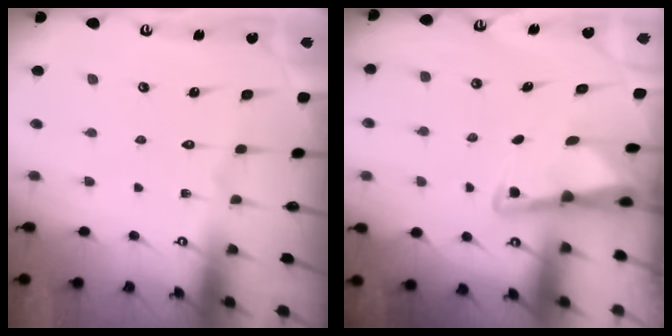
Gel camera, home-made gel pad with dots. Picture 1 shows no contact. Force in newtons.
{"total": 3.2, "press": 3.2, "slide": 0.4}